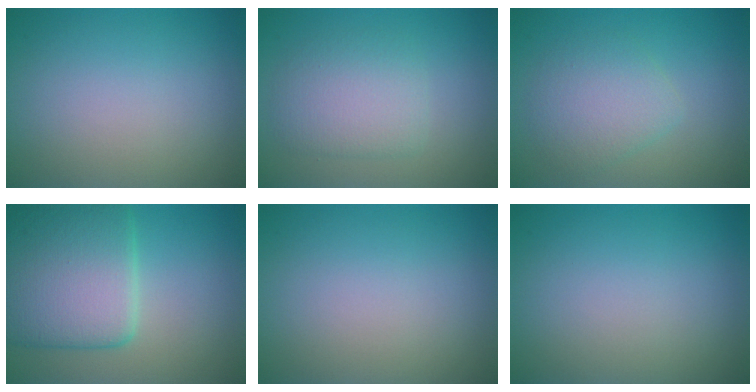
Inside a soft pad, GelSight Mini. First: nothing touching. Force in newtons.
{"total": 3.7, "press": 3.7, "slide": 0.3}
{"total": 3.3, "press": 3.3, "slide": 0.1}
{"total": 8.6, "press": 8.6, "slide": 0.6}
{"total": 0.0}
{"total": 0.0}